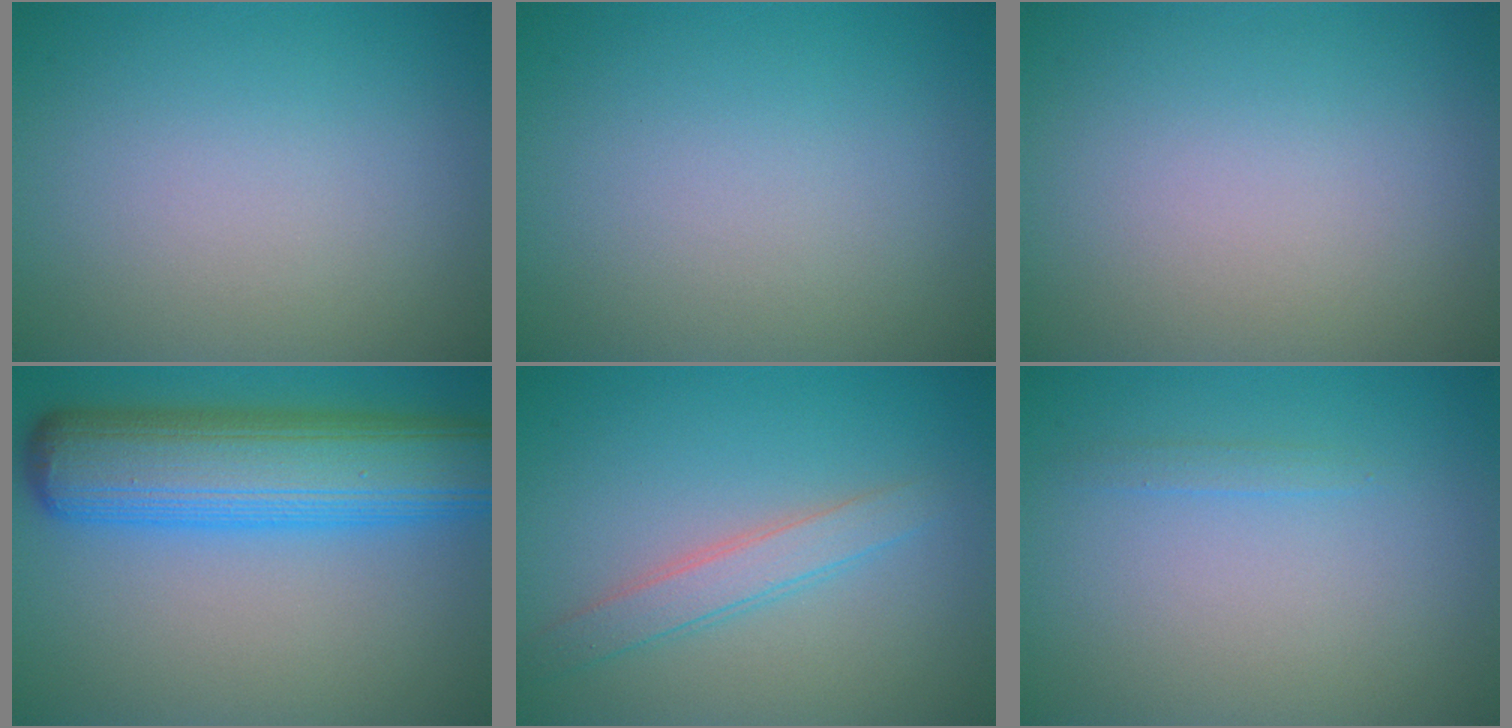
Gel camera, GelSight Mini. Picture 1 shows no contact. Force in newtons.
{"total": 0.0}
{"total": 0.0}
{"total": 10.5, "press": 10.5, "slide": 0.4}
{"total": 2.4, "press": 2.4, "slide": 0.0}
{"total": 0.7, "press": 0.7, "slide": 0.1}